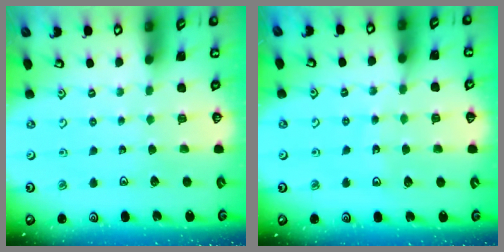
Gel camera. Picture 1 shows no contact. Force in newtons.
{"total": 7.1, "press": 6.4, "slide": 3.1}